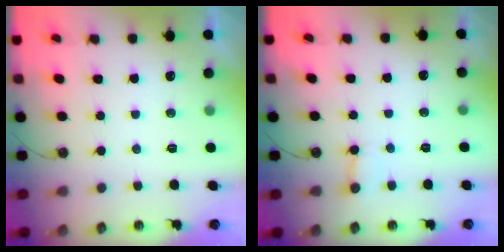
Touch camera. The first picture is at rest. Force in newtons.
{"total": 3.1, "press": 3.1, "slide": 0.2}